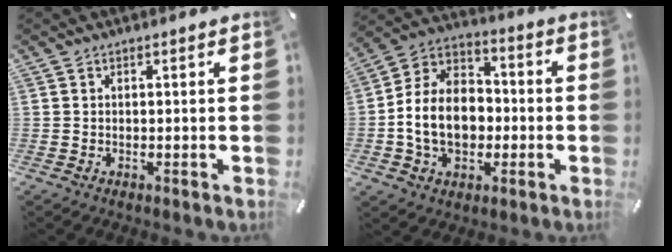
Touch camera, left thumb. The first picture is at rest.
{"total": 12.9, "force": [-2.5, 10.0, 7.7], "torque": [-0.193, 0.016, -0.047]}